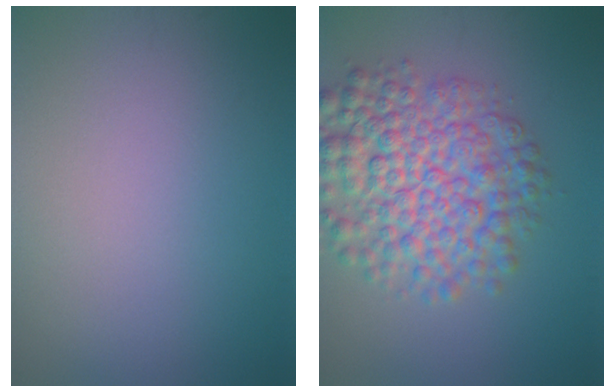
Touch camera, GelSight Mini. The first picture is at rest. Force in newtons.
{"total": 8.1, "press": 8.1, "slide": 0.2}